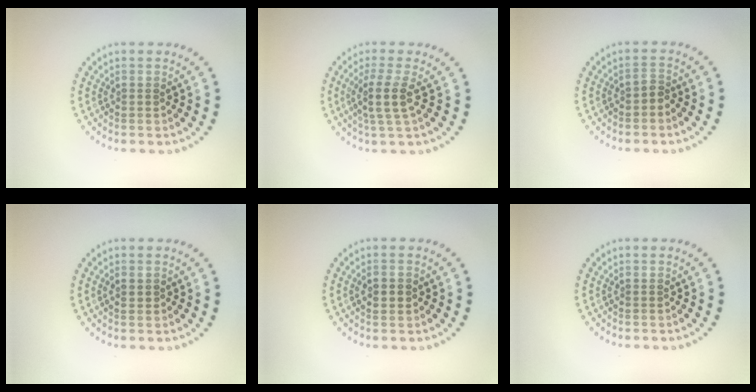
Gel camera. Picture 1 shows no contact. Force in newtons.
{"total": 2.9, "press": 2.2, "slide": 1.9}
{"total": 1.0, "press": 0.8, "slide": 0.6}
{"total": 0.5, "press": 0.5, "slide": 0.2}
{"total": 2.2, "press": 2.2, "slide": 0.1}
{"total": 0.0}